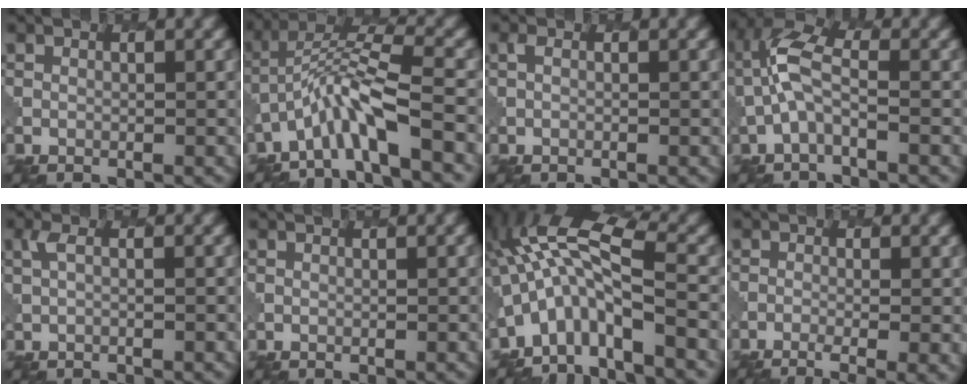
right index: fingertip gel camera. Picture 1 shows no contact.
{"total": 6.0, "force": [-3.2, 1.0, 5.0], "torque": [-0.092, 0.015, -0.065]}
{"total": 0.5, "force": [0.0, 0.1, 0.5], "torque": [-0.014, 0.001, -0.002]}
{"total": 3.6, "force": [-0.7, 1.3, 3.2], "torque": [-0.079, 0.014, -0.022]}
{"total": 1.3, "force": [0.5, 0.3, 1.2], "torque": [-0.027, -0.002, 0.010]}
{"total": 0.8, "force": [0.4, 0.2, 0.6], "torque": [-0.005, -0.001, 0.003]}
{"total": 9.8, "force": [-2.6, 2.9, 8.9], "torque": [-0.163, 0.016, -0.044]}
{"total": 5.4, "force": [-2.3, 1.8, 4.5], "torque": [-0.056, 0.001, -0.026]}